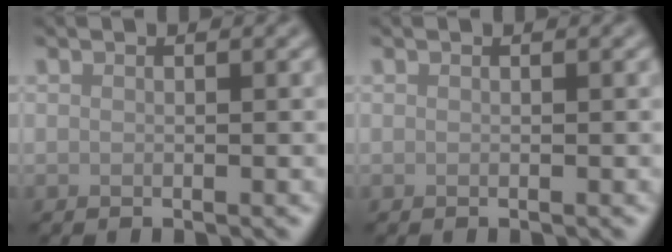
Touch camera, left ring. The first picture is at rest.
{"total": 0.0}